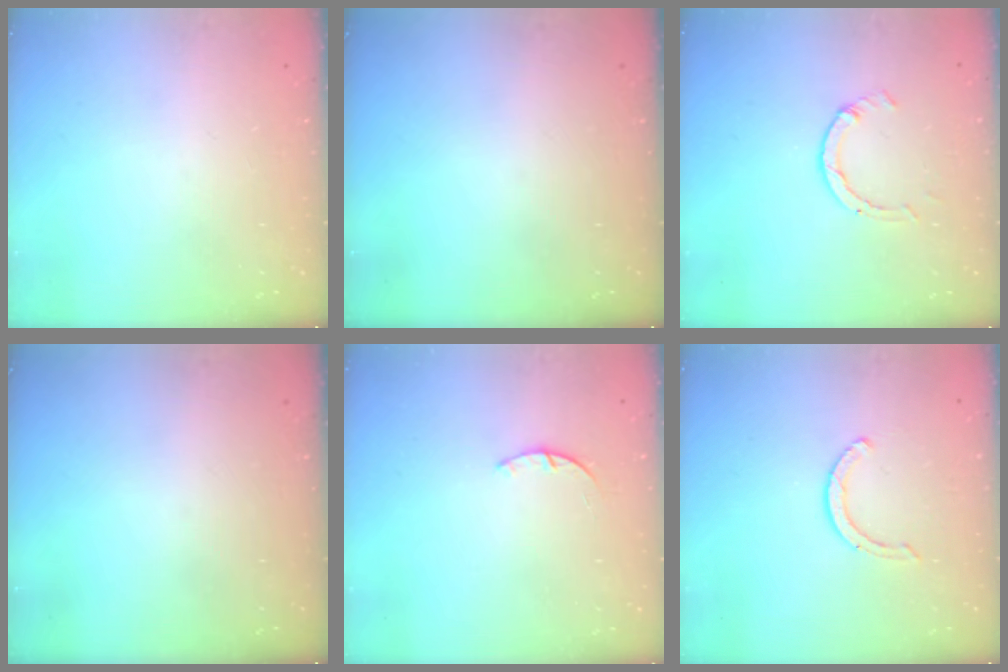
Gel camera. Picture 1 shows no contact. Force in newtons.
{"total": 0.0}
{"total": 2.6, "press": 2.5, "slide": 0.3}
{"total": 0.0}
{"total": 1.4, "press": 1.4, "slide": 0.3}
{"total": 2.9, "press": 2.9, "slide": 0.4}